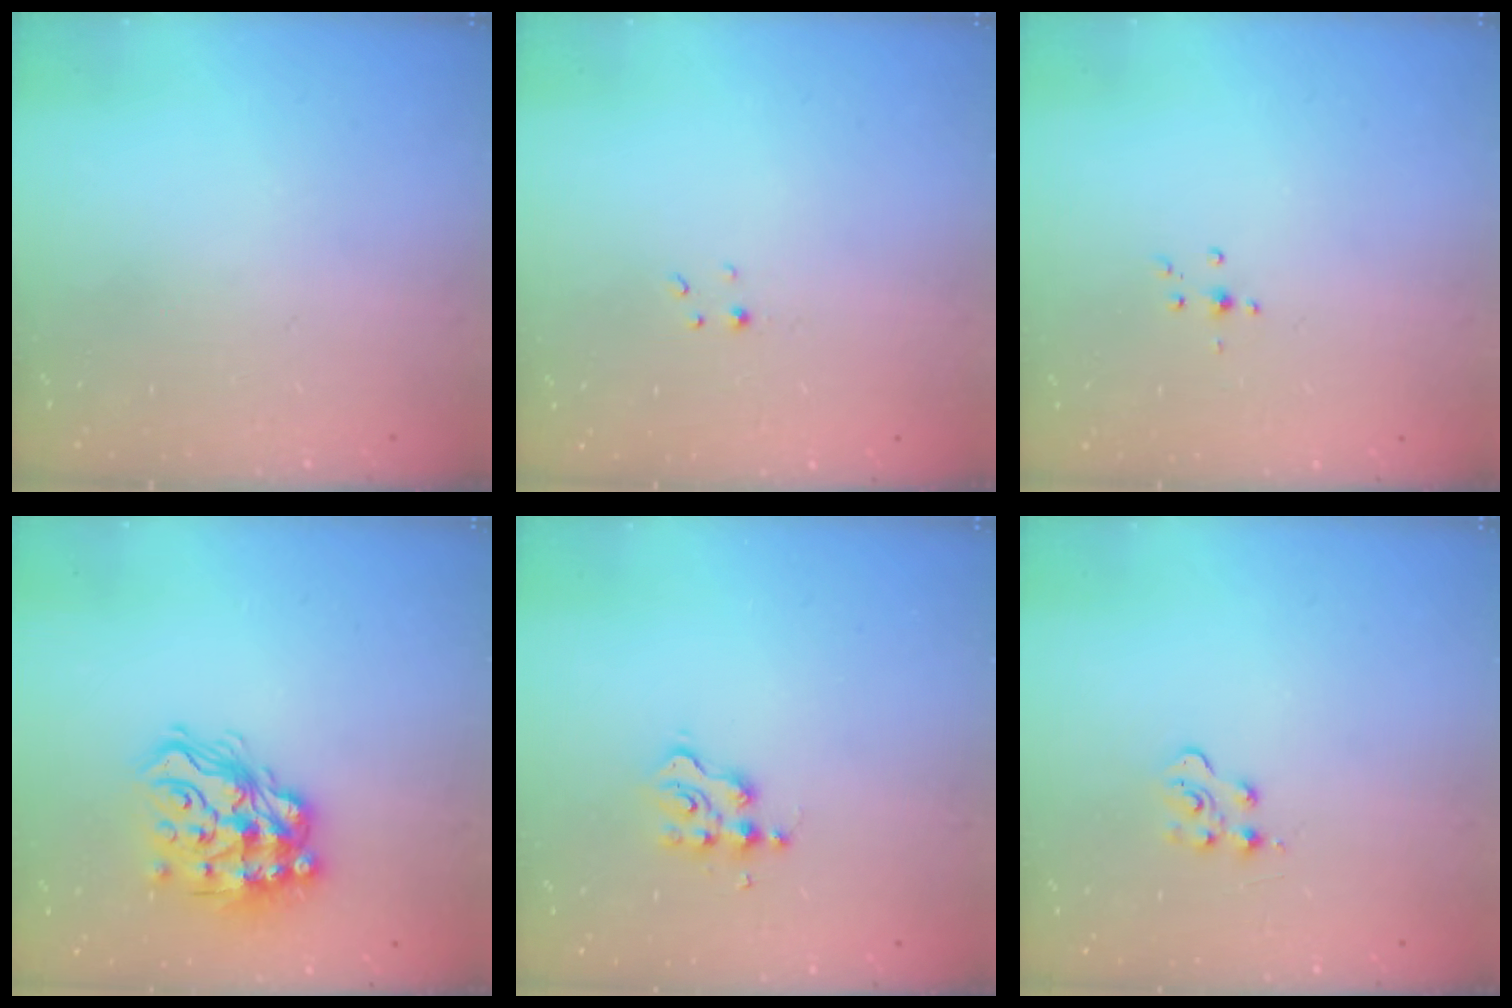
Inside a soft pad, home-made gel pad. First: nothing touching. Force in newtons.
{"total": 1.1, "press": 1.1, "slide": 0.2}
{"total": 3.0, "press": 2.9, "slide": 0.9}
{"total": 17.4, "press": 17.4, "slide": 1.2}
{"total": 2.7, "press": 2.7, "slide": 0.4}
{"total": 3.3, "press": 3.3, "slide": 0.3}